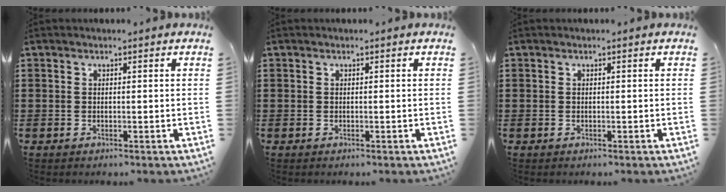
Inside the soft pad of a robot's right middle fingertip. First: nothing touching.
{"total": 0.0}
{"total": 0.0}